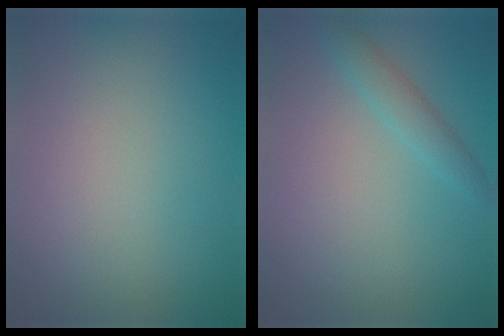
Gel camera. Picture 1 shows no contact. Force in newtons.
{"total": 1.9, "press": 1.9, "slide": 0.1}